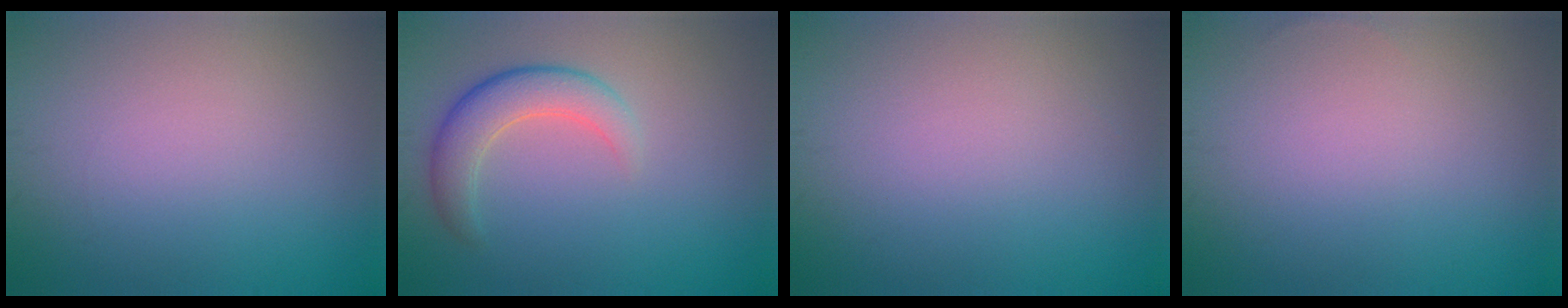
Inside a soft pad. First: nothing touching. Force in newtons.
{"total": 3.8, "press": 3.8, "slide": 0.4}
{"total": 0.0}
{"total": 0.0}